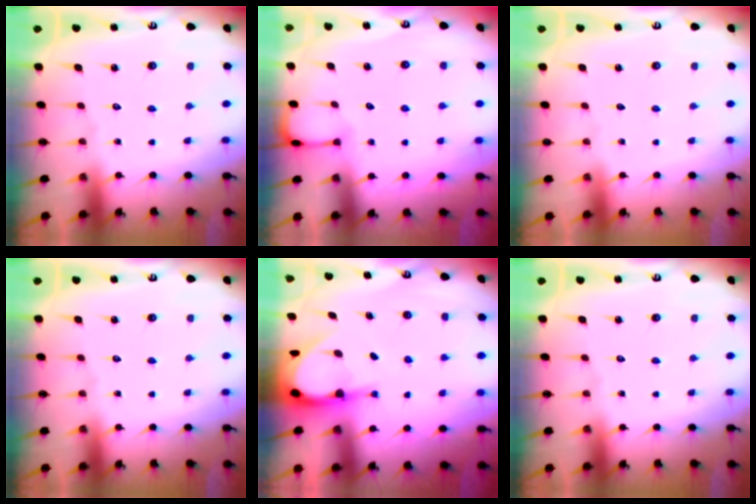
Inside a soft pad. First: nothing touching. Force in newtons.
{"total": 2.0, "press": 2.0, "slide": 0.3}
{"total": 0.0}
{"total": 0.0}
{"total": 6.5, "press": 6.4, "slide": 0.8}
{"total": 0.0}